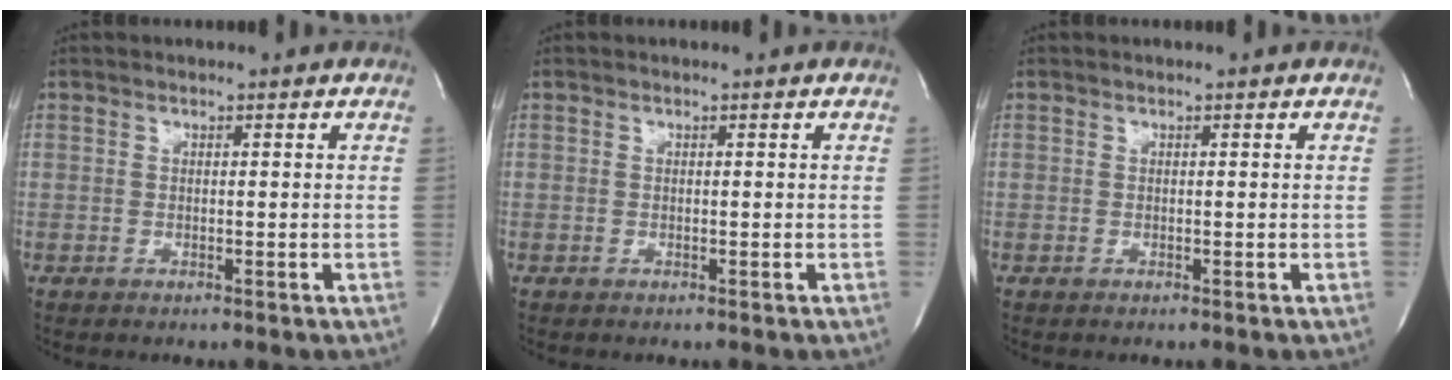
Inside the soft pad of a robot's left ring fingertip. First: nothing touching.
{"total": 0.0}
{"total": 0.0}